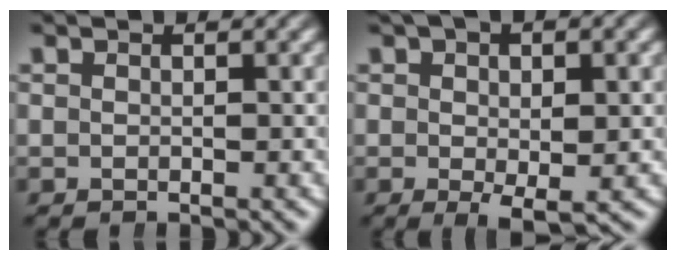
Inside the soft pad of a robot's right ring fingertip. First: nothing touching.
{"total": 3.1, "force": [-0.3, 1.1, 2.9], "torque": [-0.048, -0.011, 0.002]}